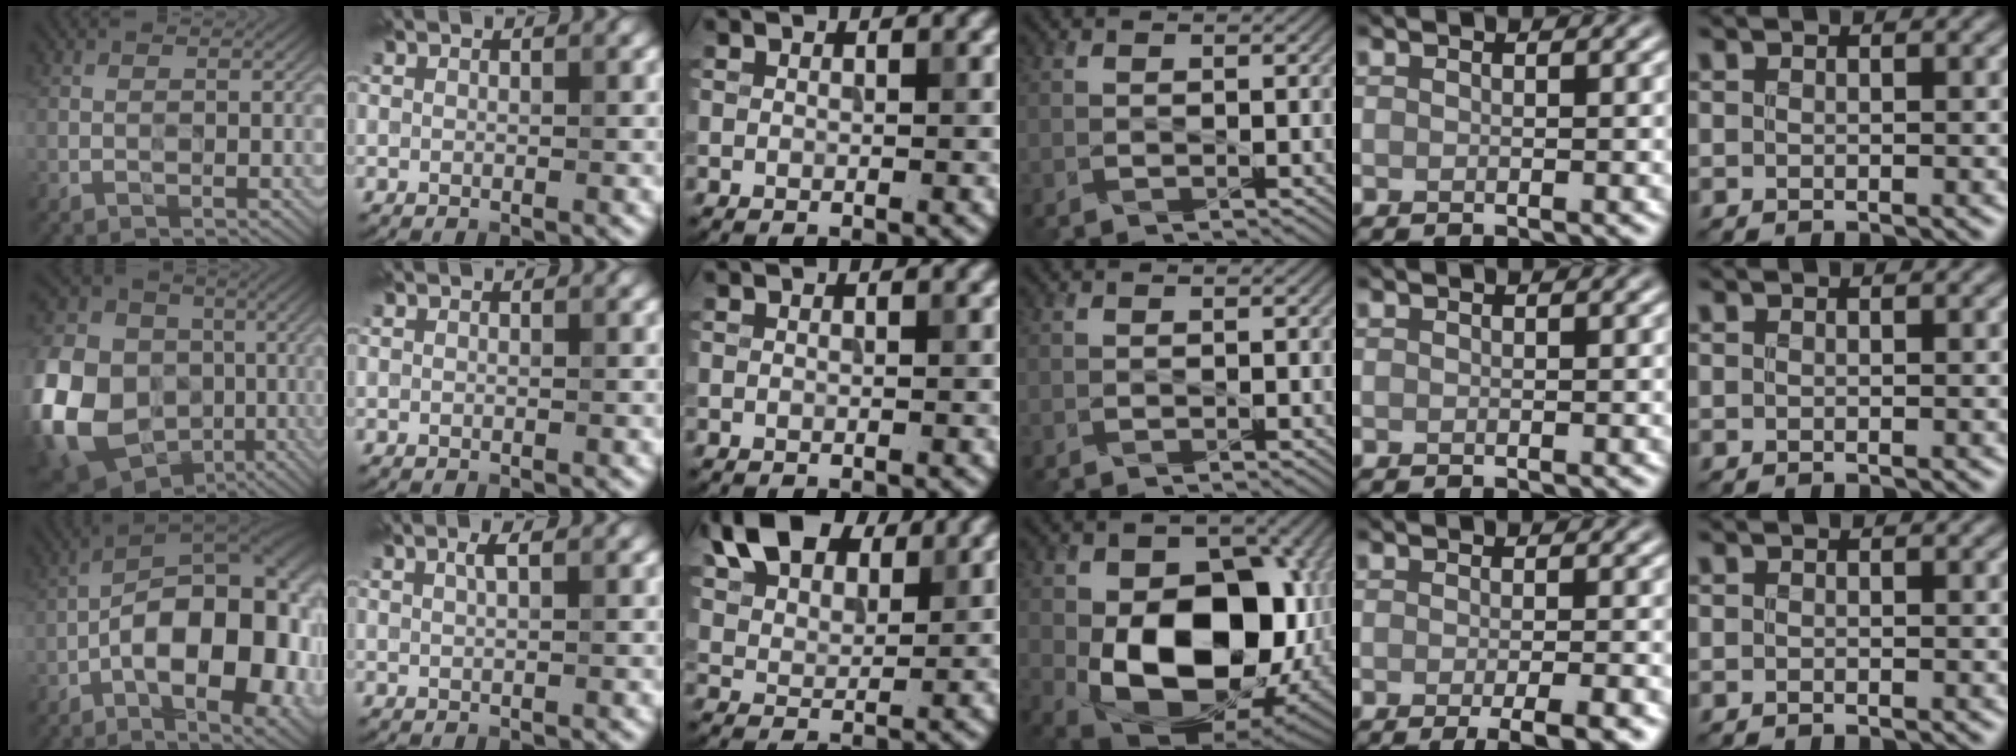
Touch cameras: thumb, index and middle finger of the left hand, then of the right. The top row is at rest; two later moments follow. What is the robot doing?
{"motion": "wipe", "object": "bowl"}